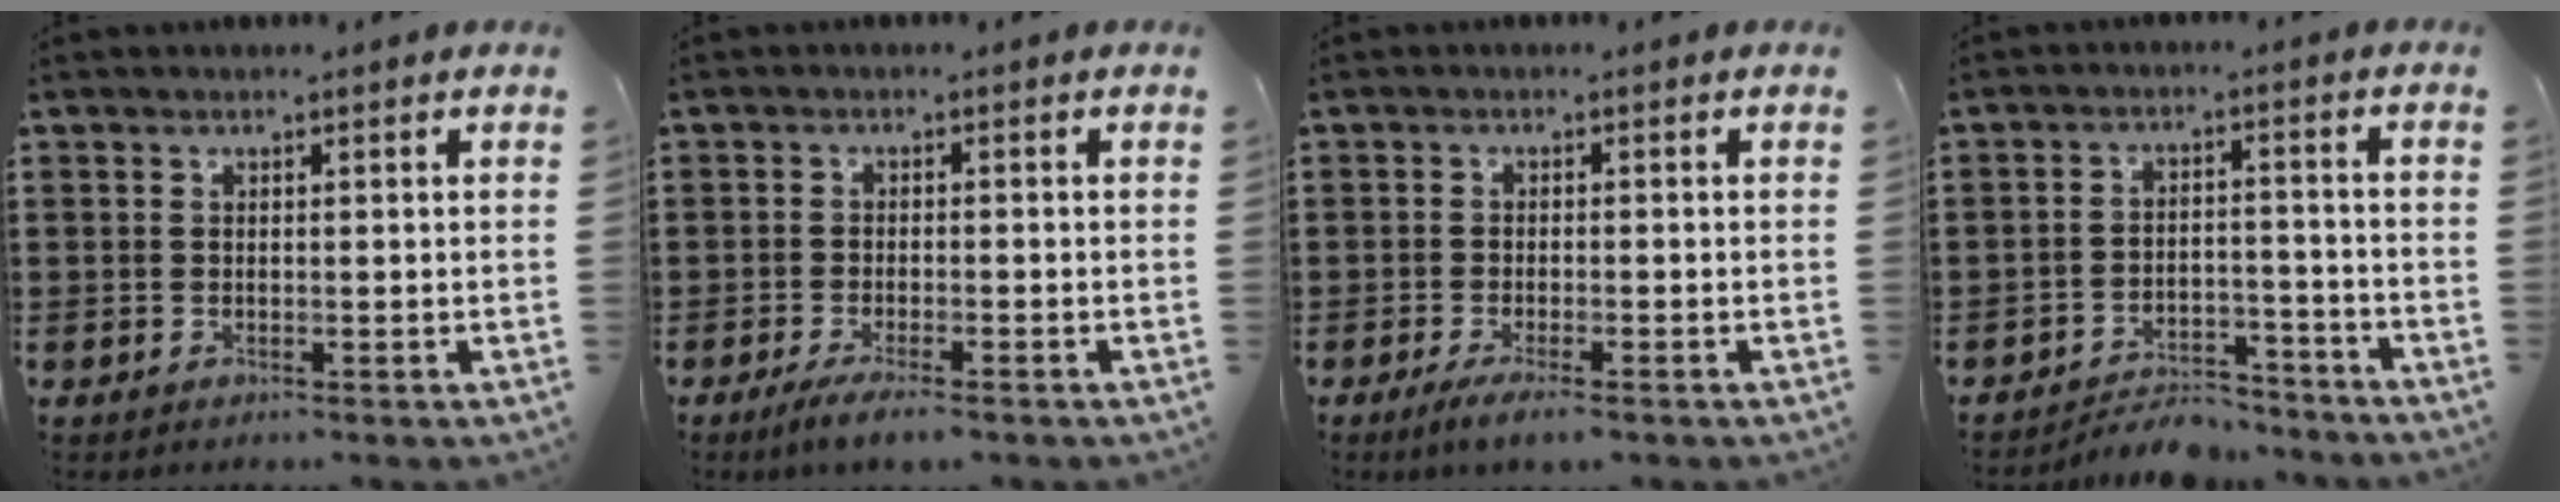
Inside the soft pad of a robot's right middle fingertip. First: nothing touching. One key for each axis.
{"total": 2.5, "fx": -2.0, "fy": 0.1, "fz": 1.5, "tx": -0.024, "ty": 0.002, "tz": -0.037}
{"total": 2.2, "fx": -1.7, "fy": 0.2, "fz": 1.5, "tx": -0.024, "ty": 0.002, "tz": -0.031}
{"total": 5.0, "fx": -4.8, "fy": 1.0, "fz": 0.7, "tx": -0.014, "ty": 0.011, "tz": -0.099}